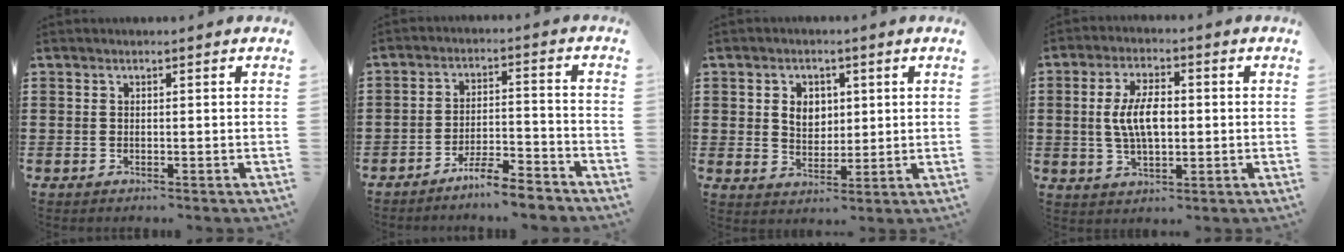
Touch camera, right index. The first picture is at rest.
{"total": 5.5, "force": [-5.1, 0.2, 2.1], "torque": [-0.042, 0.002, -0.097]}
{"total": 4.2, "force": [1.0, 3.4, 2.2], "torque": [-0.047, 0.009, 0.012]}
{"total": 7.1, "force": [0.2, 3.2, 6.3], "torque": [-0.125, 0.002, -0.004]}